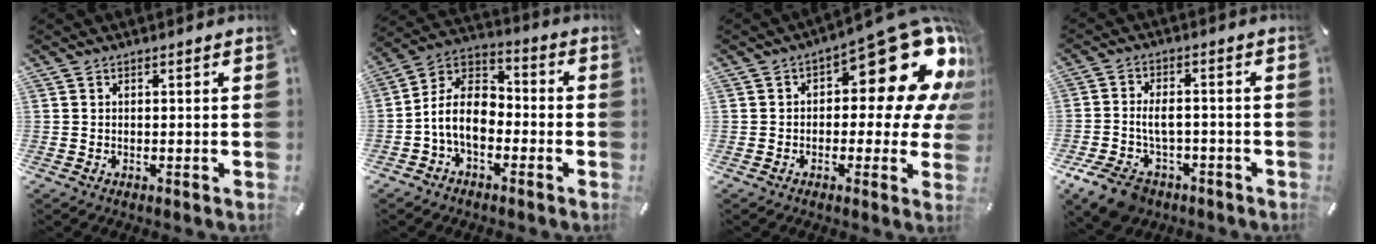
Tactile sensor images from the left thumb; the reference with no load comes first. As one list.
[{"total": 10.8, "force": [-4.2, 7.1, 7.0], "torque": [-0.160, 0.015, -0.084]}, {"total": 20.5, "force": [8.7, 9.2, 16.2], "torque": [-0.191, -0.069, 0.140]}, {"total": 9.6, "force": [-2.9, 6.7, 6.2], "torque": [-0.120, 0.015, -0.046]}]